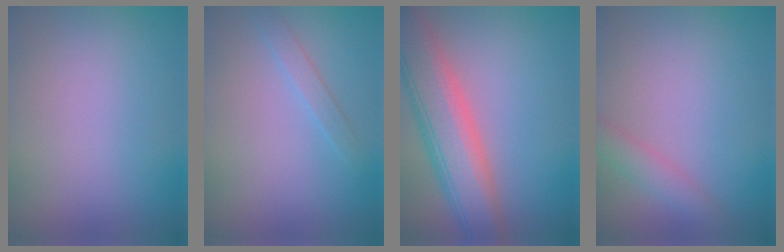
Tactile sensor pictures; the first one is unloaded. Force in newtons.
{"total": 1.3, "press": 1.3, "slide": 0.0}
{"total": 8.5, "press": 8.5, "slide": 0.5}
{"total": 2.1, "press": 2.1, "slide": 0.1}